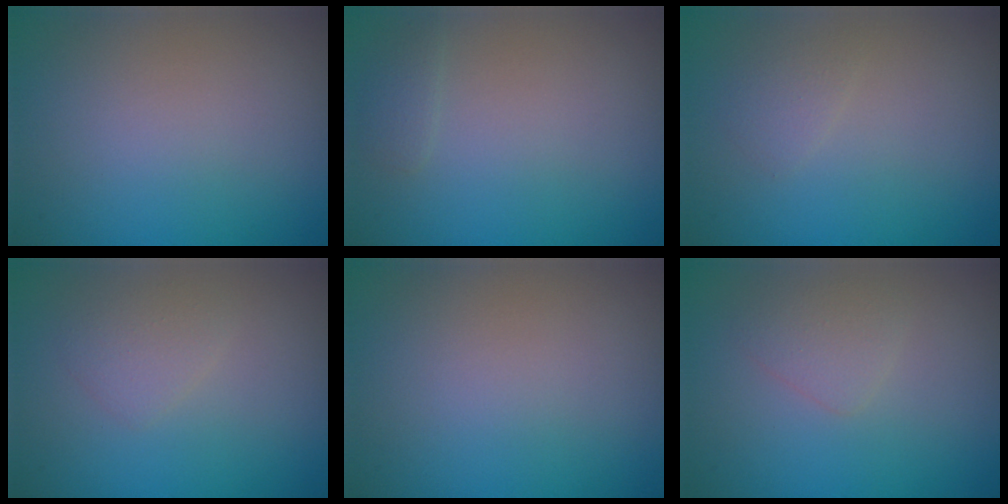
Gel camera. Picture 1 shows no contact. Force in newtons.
{"total": 0.9, "press": 0.9, "slide": 0.0}
{"total": 1.0, "press": 1.0, "slide": 0.0}
{"total": 1.6, "press": 1.6, "slide": 0.0}
{"total": 0.0}
{"total": 1.6, "press": 1.6, "slide": 0.1}